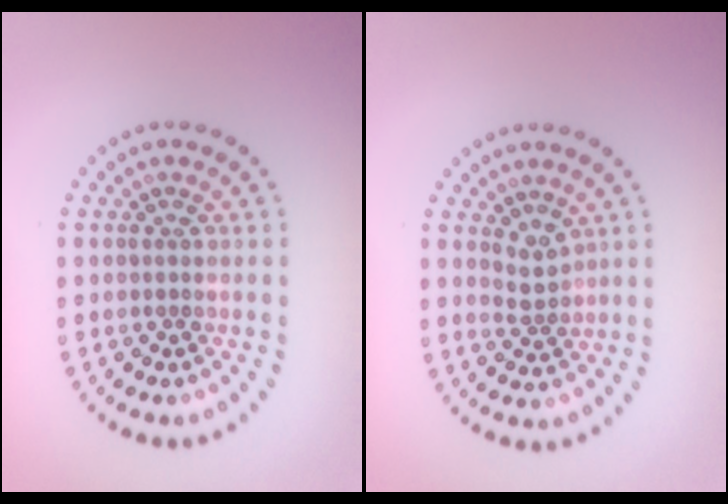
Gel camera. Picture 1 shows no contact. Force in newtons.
{"total": 1.9, "press": 1.5, "slide": 1.2}